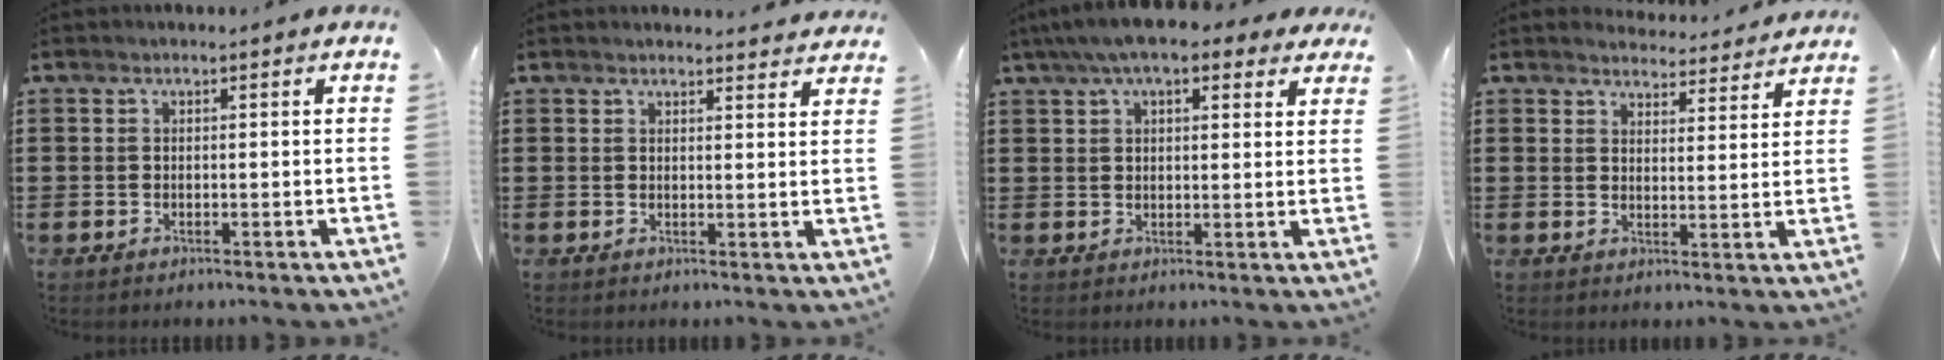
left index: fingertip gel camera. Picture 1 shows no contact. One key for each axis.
{"total": 2.3, "fx": 2.3, "fy": 0.1, "fz": 0.1, "tx": 0.000, "ty": -0.008, "tz": 0.043}
{"total": 7.1, "fx": 5.1, "fy": 2.0, "fz": 4.4, "tx": -0.092, "ty": 0.000, "tz": 0.092}
{"total": 4.0, "fx": 4.0, "fy": 0.3, "fz": 0.1, "tx": -0.008, "ty": -0.025, "tz": 0.070}